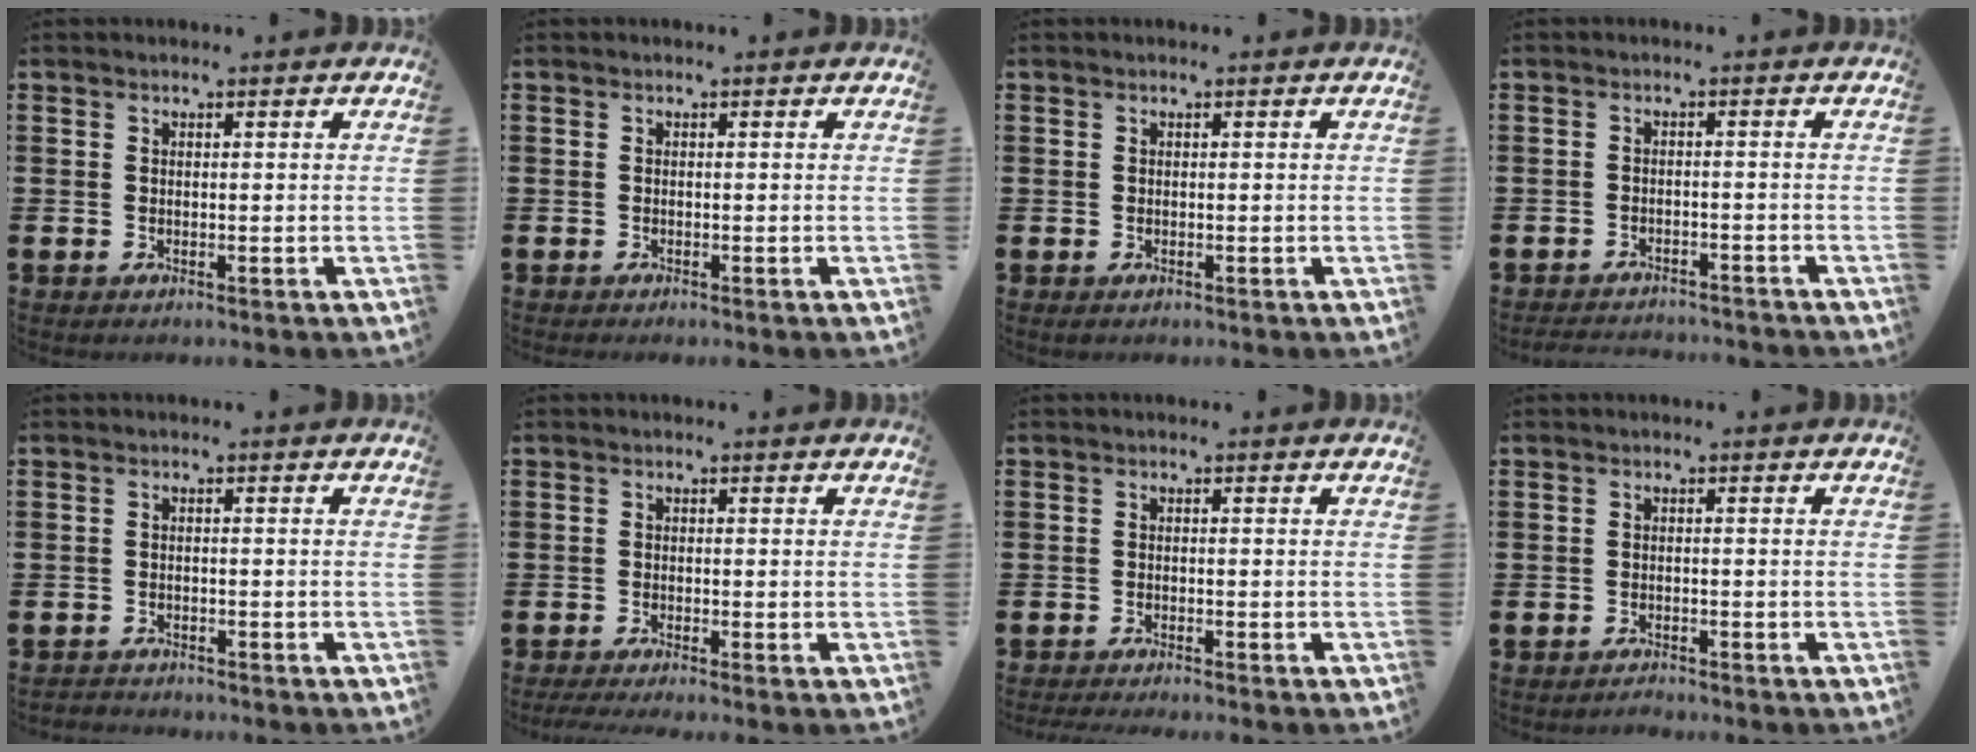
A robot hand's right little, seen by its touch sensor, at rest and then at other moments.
{"total": 0.0}
{"total": 0.0}
{"total": 2.1, "force": [-2.1, 0.0, -0.1], "torque": [-0.003, 0.002, -0.045]}
{"total": 1.1, "force": [-1.1, 0.1, -0.2], "torque": [0.000, 0.003, -0.023]}
{"total": 1.0, "force": [-0.6, 0.0, 0.8], "torque": [-0.012, -0.002, -0.011]}
{"total": 0.8, "force": [-0.8, -0.1, 0.2], "torque": [-0.003, -0.003, -0.015]}
{"total": 0.7, "force": [-0.7, 0.0, -0.2], "torque": [0.008, -0.006, -0.016]}